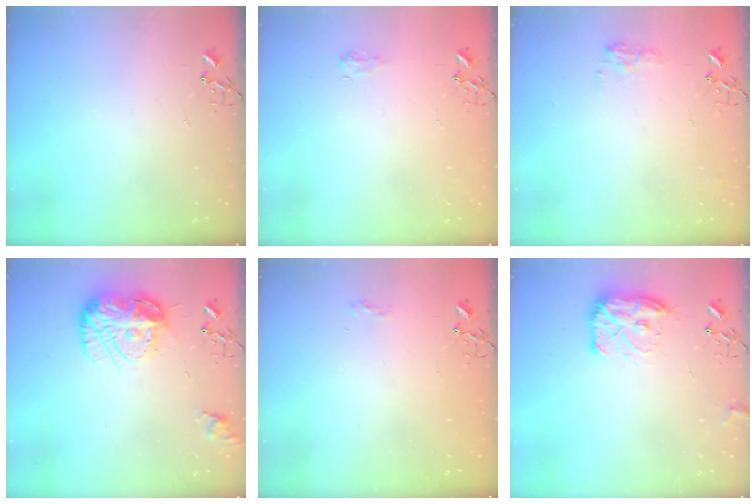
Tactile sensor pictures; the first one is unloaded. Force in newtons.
{"total": 6.0, "press": 5.9, "slide": 0.7}
{"total": 7.8, "press": 7.8, "slide": 0.1}
{"total": 14.7, "press": 14.7, "slide": 1.0}
{"total": 5.9, "press": 5.9, "slide": 0.8}
{"total": 12.6, "press": 12.6, "slide": 0.6}